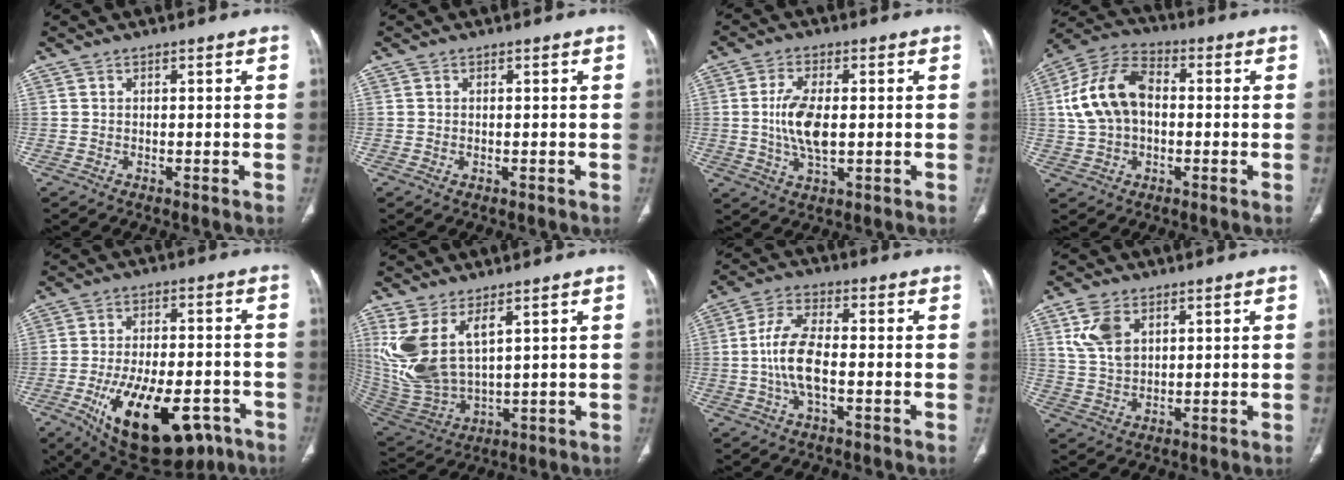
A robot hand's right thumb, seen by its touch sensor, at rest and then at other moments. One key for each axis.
{"total": 0.6, "fx": -0.1, "fy": 0.3, "fz": 0.4, "tx": -0.012, "ty": 0.003, "tz": 0.001}
{"total": 8.6, "fx": 0.0, "fy": 3.9, "fz": 7.6, "tx": -0.159, "ty": -0.005, "tz": 0.003}
{"total": 13.5, "fx": 0.8, "fy": 9.0, "fz": 10.0, "tx": -0.189, "ty": 0.031, "tz": 0.006}
{"total": 22.5, "fx": -10.5, "fy": 10.9, "fz": 16.7, "tx": -0.247, "ty": 0.019, "tz": -0.143}
{"total": 13.4, "fx": 5.7, "fy": 6.4, "fz": 10.4, "tx": -0.223, "ty": -0.025, "tz": 0.139}
{"total": 9.2, "fx": -1.3, "fy": 3.9, "fz": 8.2, "tx": -0.177, "ty": 0.020, "tz": -0.028}
{"total": 7.5, "fx": 3.2, "fy": 4.7, "fz": 4.9, "tx": -0.090, "ty": -0.007, "tz": 0.072}